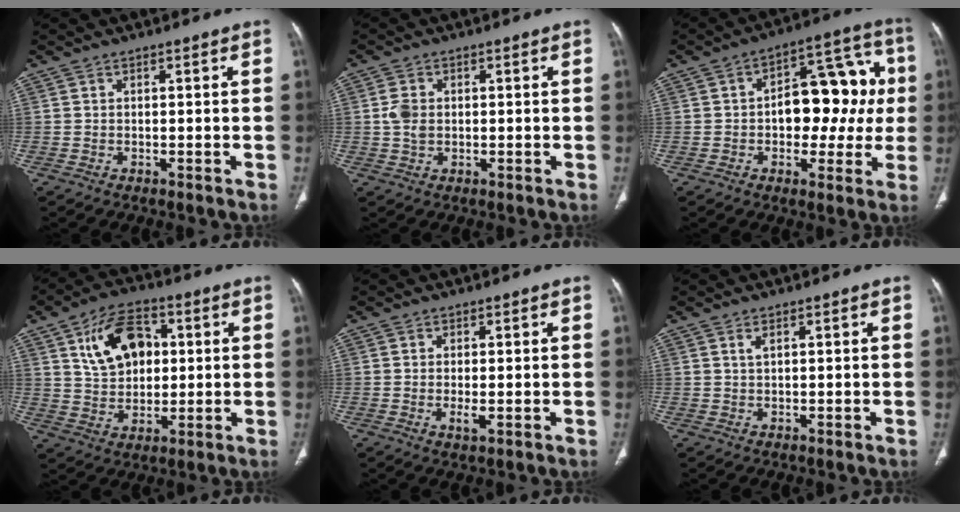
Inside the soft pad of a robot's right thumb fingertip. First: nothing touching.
{"total": 3.5, "force": [0.2, 2.5, 2.4], "torque": [-0.049, 0.002, 0.003]}
{"total": 16.9, "force": [0.3, 10.0, 13.7], "torque": [-0.125, 0.043, 0.004]}
{"total": 13.1, "force": [3.8, 8.8, 9.0], "torque": [-0.124, 0.002, 0.067]}
{"total": 2.2, "force": [-0.3, 0.8, 2.1], "torque": [-0.042, -0.006, -0.005]}
{"total": 1.2, "force": [0.6, 0.4, 0.9], "torque": [-0.020, 0.002, 0.014]}